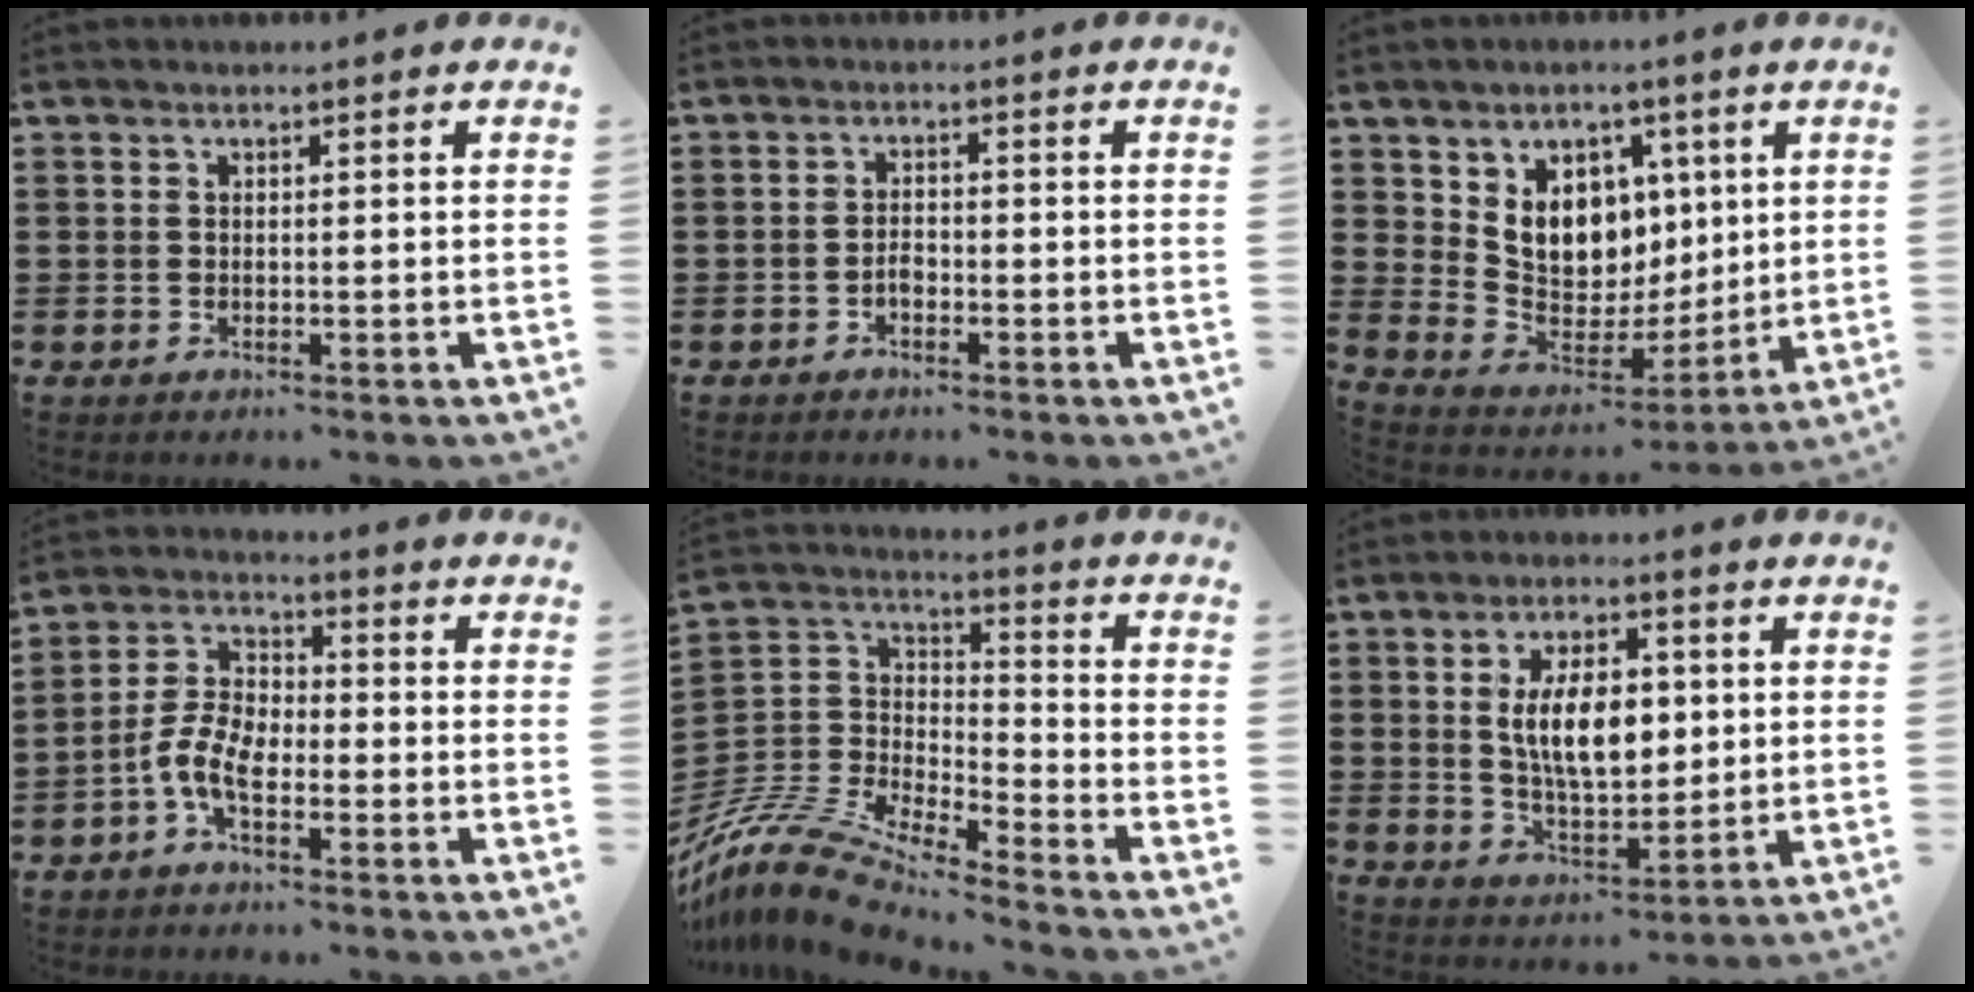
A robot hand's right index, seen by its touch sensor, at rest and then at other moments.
{"total": 1.8, "force": [-1.0, 1.0, 1.1], "torque": [-0.024, 0.002, -0.020]}
{"total": 9.2, "force": [4.0, 7.5, 3.4], "torque": [-0.085, -0.031, 0.081]}
{"total": 6.7, "force": [-2.9, 3.3, 5.1], "torque": [-0.129, -0.001, -0.064]}
{"total": 11.2, "force": [-10.4, 1.8, 3.7], "torque": [-0.104, 0.008, -0.220]}
{"total": 9.5, "force": [1.4, 4.9, 8.0], "torque": [-0.142, 0.002, 0.018]}